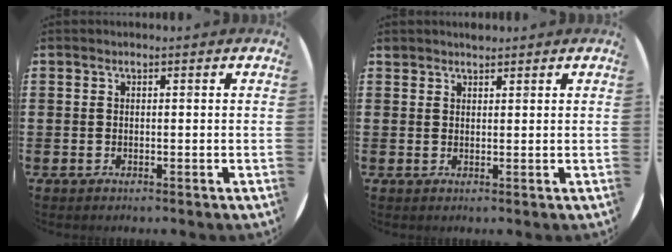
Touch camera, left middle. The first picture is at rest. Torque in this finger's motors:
{"motor_torque": [0.12, -0.11, -0.07, 0.01]}